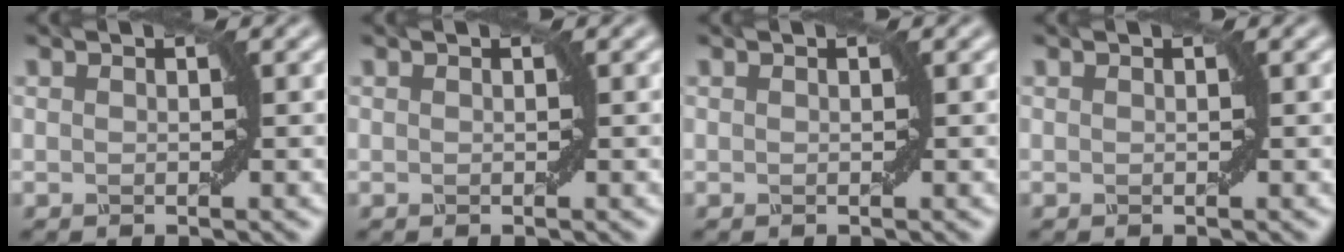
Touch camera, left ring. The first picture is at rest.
{"total": 0.0}
{"total": 0.0}
{"total": 0.0}